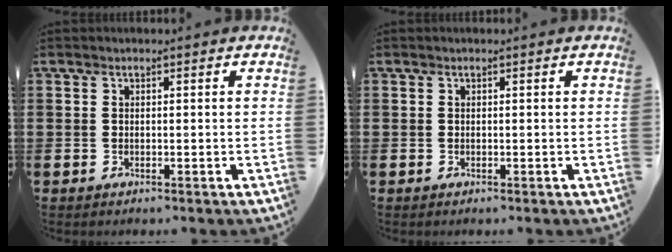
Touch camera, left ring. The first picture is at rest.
{"total": 0.0}